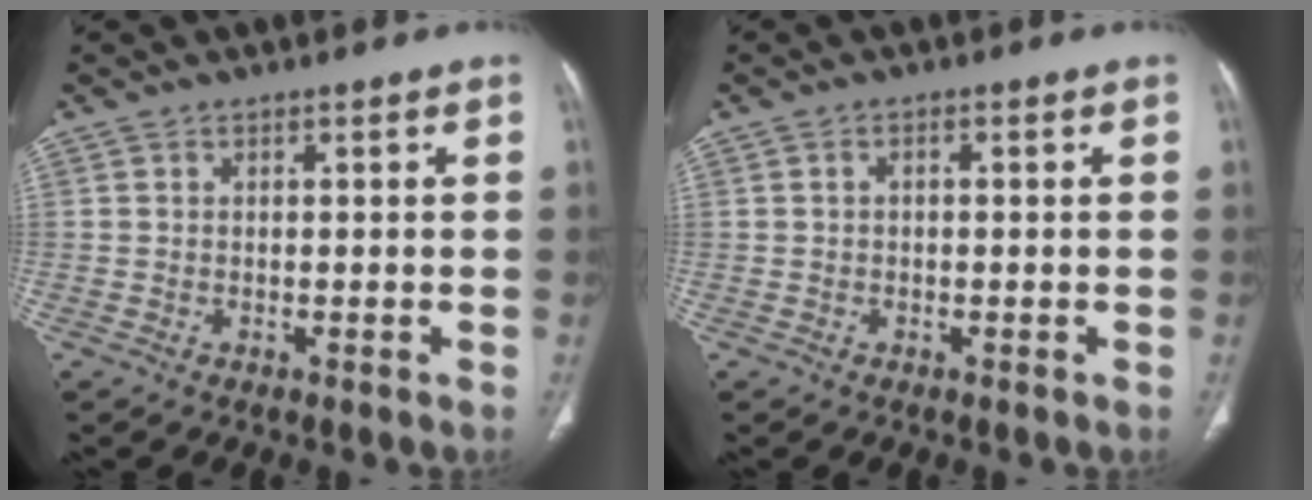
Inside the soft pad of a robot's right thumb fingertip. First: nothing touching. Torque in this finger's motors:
{"motor_torque": [-0.37, -0.62, -0.20, 0.22, 0.04]}